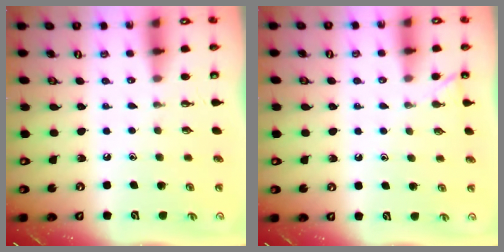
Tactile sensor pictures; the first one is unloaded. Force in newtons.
{"total": 2.2, "press": 2.2, "slide": 0.3}